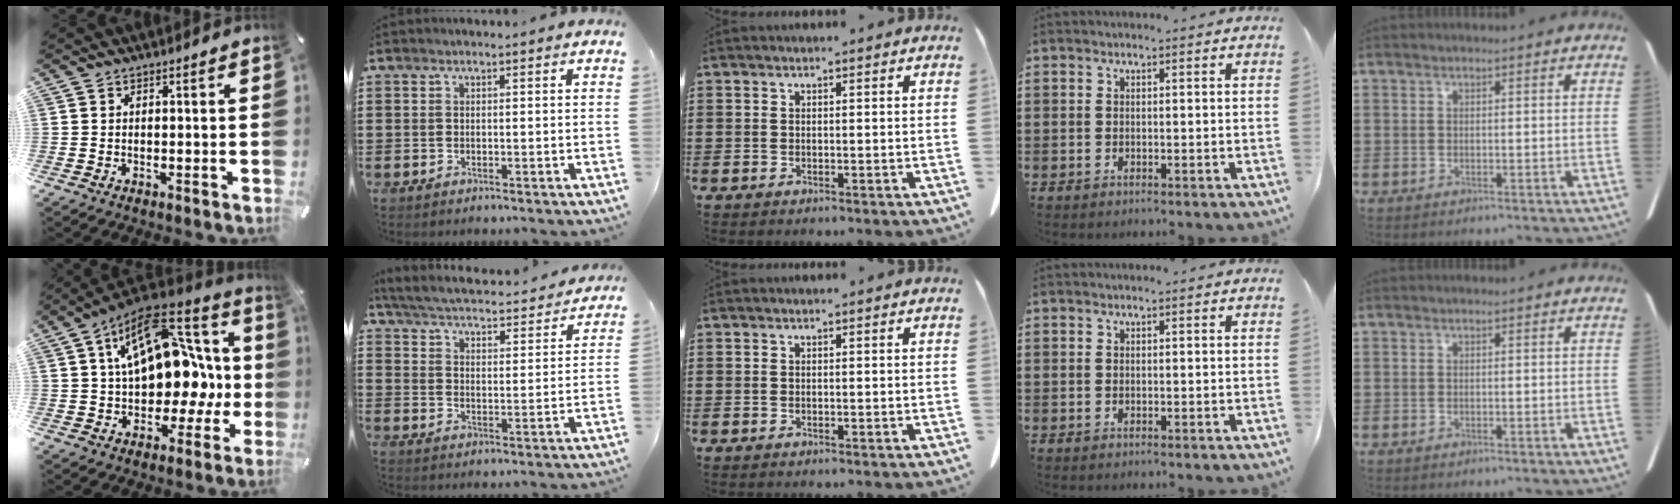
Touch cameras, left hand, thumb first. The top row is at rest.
{"thumb": {"total": 21.1, "force": [4.4, 13.6, 15.6], "torque": [-0.239, -0.026, 0.078]}, "index": {"total": 3.9, "force": [3.8, -0.2, 0.9], "torque": [-0.039, -0.032, 0.058]}}